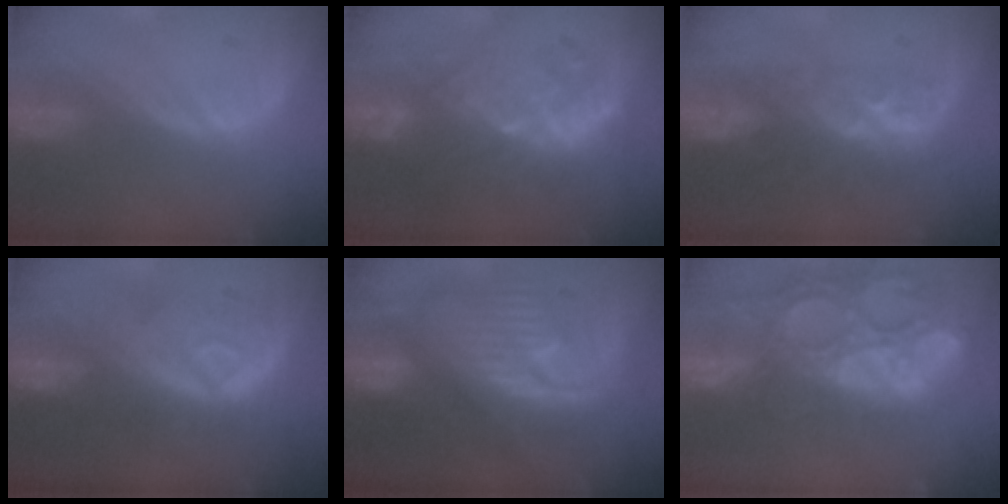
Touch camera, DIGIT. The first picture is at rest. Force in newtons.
{"total": 9.4, "press": 9.0, "slide": 2.7}
{"total": 8.7, "press": 7.1, "slide": 5.0}
{"total": 8.8, "press": 8.7, "slide": 1.6}
{"total": 12.2, "press": 12.1, "slide": 1.4}
{"total": 15.6, "press": 12.9, "slide": 8.7}